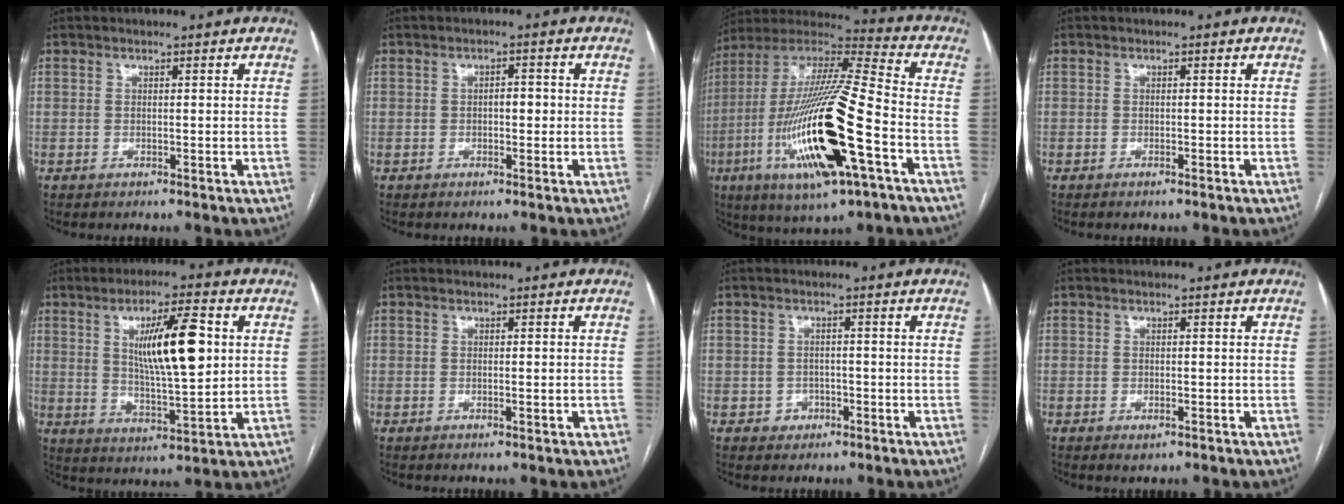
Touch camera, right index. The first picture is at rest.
{"total": 2.0, "force": [-0.2, 0.9, 1.8], "torque": [-0.025, 0.006, -0.001]}
{"total": 25.3, "force": [-7.6, 3.5, 23.9], "torque": [-0.494, -0.035, -0.134]}
{"total": 0.6, "force": [-0.4, -0.1, 0.4], "torque": [-0.011, 0.000, -0.005]}
{"total": 12.1, "force": [3.0, 2.1, 11.5], "torque": [-0.197, 0.002, 0.056]}
{"total": 1.0, "force": [-0.3, 0.2, 1.0], "torque": [-0.017, 0.000, 0.001]}
{"total": 2.3, "force": [-1.0, 2.1, 0.4], "torque": [-0.001, 0.009, -0.012]}
{"total": 1.1, "force": [-0.6, 0.4, 0.8], "torque": [-0.014, -0.002, -0.002]}